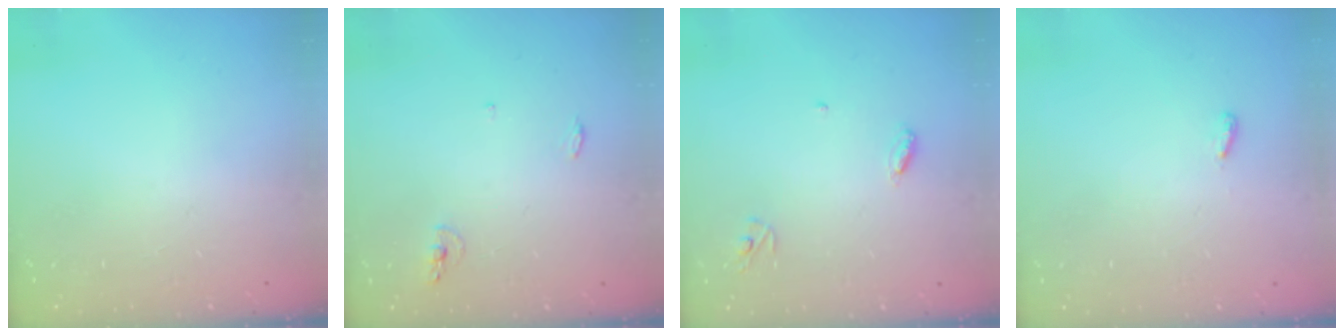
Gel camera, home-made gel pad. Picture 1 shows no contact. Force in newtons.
{"total": 5.0, "press": 4.8, "slide": 1.5}
{"total": 3.9, "press": 3.9, "slide": 0.3}
{"total": 3.2, "press": 3.1, "slide": 0.4}